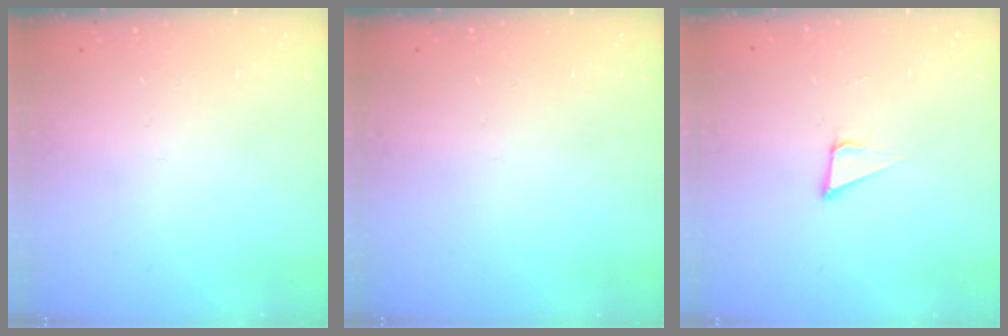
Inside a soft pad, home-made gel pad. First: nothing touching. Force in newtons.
{"total": 0.0}
{"total": 4.0, "press": 3.4, "slide": 2.0}